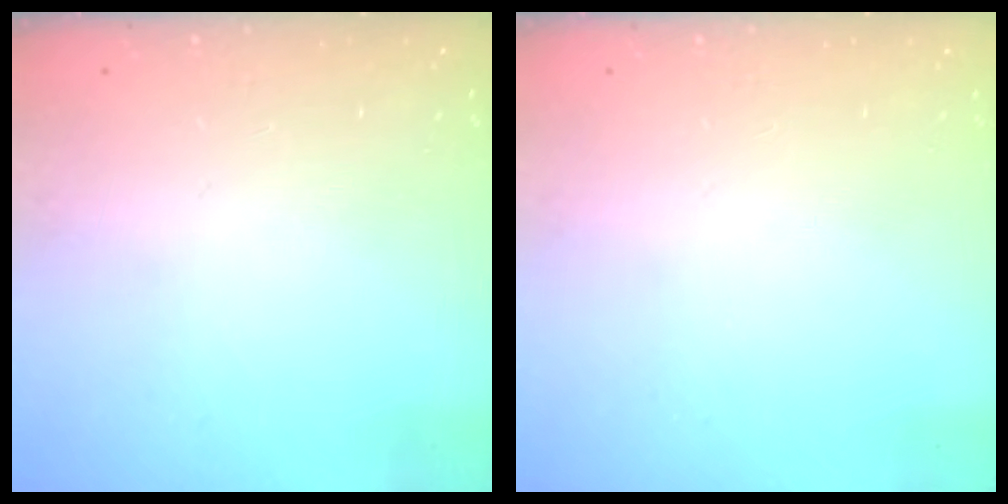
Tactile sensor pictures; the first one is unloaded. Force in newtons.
{"total": 0.0}